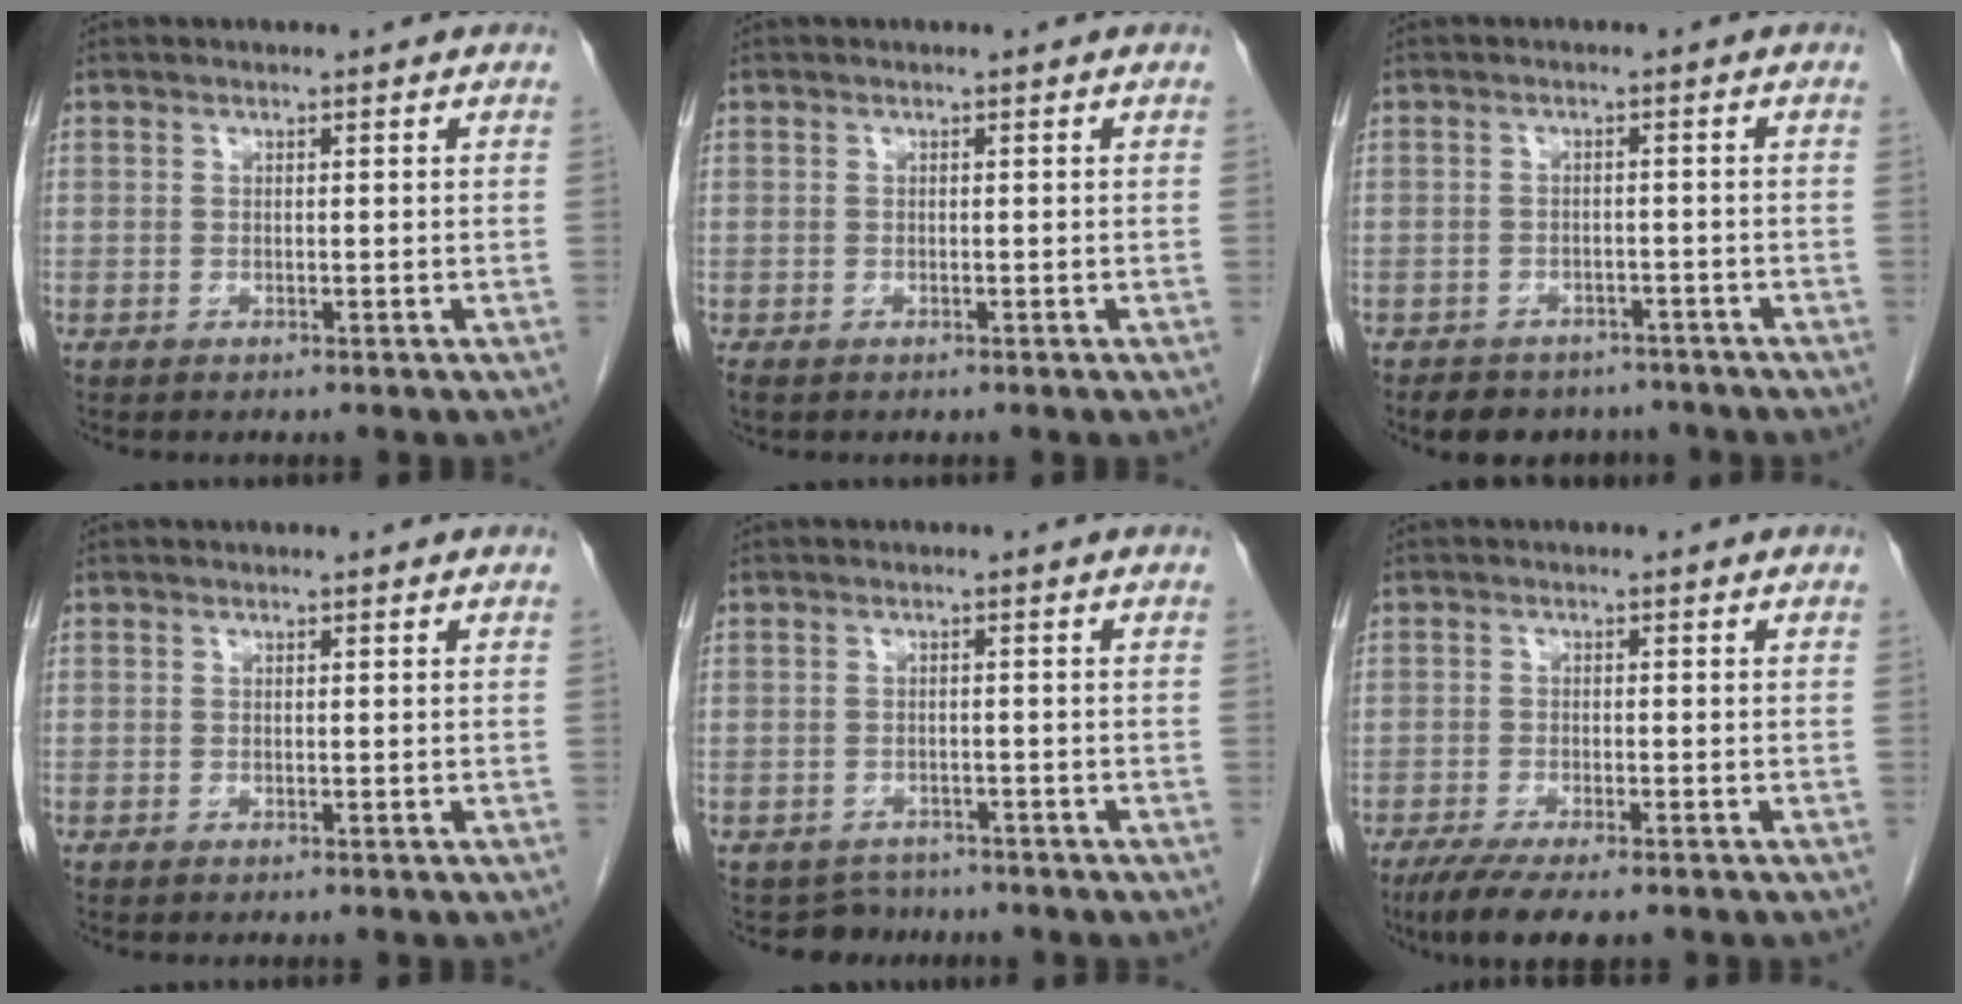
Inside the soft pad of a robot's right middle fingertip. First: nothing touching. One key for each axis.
{"total": 0.9, "fx": -0.7, "fy": 0.5, "fz": 0.4, "tx": -0.013, "ty": -0.003, "tz": -0.010}
{"total": 6.8, "fx": -5.7, "fy": 3.5, "fz": 1.3, "tx": -0.017, "ty": 0.006, "tz": -0.073}
{"total": 0.0}
{"total": 3.2, "fx": -2.8, "fy": 1.4, "fz": -0.9, "tx": 0.009, "ty": 0.002, "tz": -0.045}
{"total": 7.2, "fx": -5.4, "fy": 1.4, "fz": 4.6, "tx": -0.075, "ty": -0.017, "tz": -0.086}